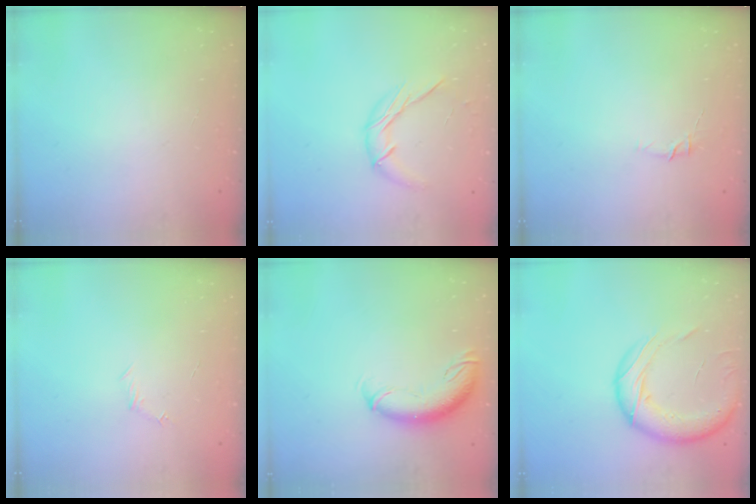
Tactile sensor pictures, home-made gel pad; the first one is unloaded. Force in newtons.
{"total": 8.7, "press": 8.7, "slide": 0.3}
{"total": 4.5, "press": 4.4, "slide": 1.0}
{"total": 3.9, "press": 3.7, "slide": 1.0}
{"total": 10.2, "press": 10.0, "slide": 2.3}
{"total": 17.5, "press": 17.1, "slide": 3.9}